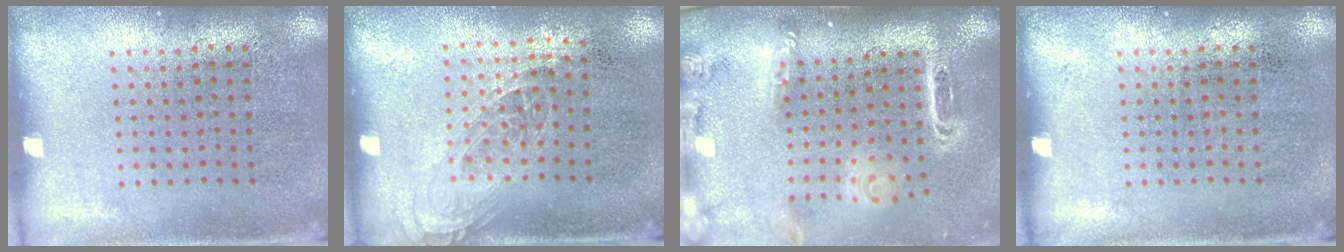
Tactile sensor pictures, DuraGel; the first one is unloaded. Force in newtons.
{"total": 1.1, "press": 0.9, "slide": 0.6}
{"total": 2.6, "press": 1.9, "slide": 1.8}
{"total": 0.0}